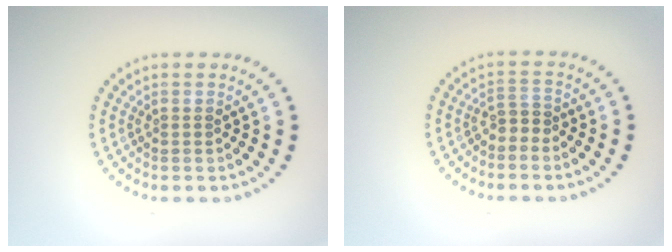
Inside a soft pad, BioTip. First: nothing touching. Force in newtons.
{"total": 1.6, "press": 1.2, "slide": 1.0}